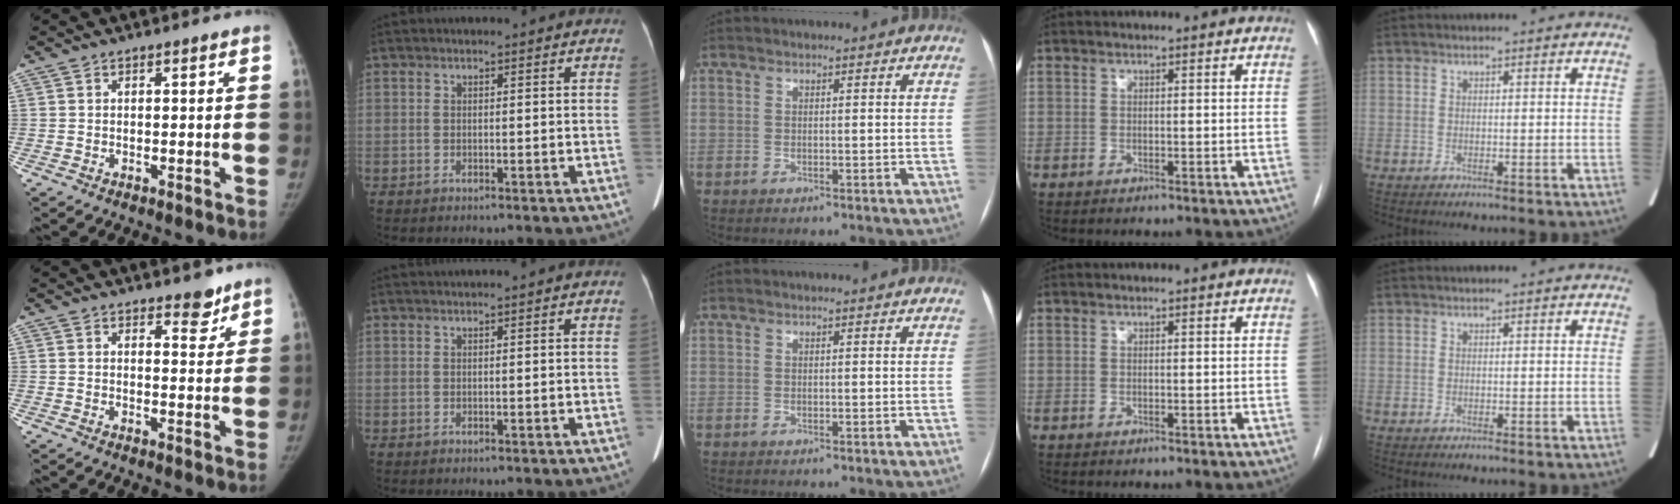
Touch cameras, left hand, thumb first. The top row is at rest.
{"thumb": {"total": 3.9, "force": [3.0, 1.8, 1.7], "torque": [-0.001, -0.021, 0.042]}, "index": {"total": 0.7, "force": [0.5, -0.2, 0.5], "torque": [-0.014, 0.008, 0.016]}}